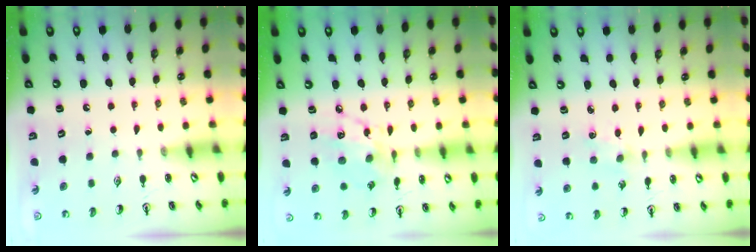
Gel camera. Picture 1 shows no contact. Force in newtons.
{"total": 11.3, "press": 11.3, "slide": 0.7}
{"total": 1.3, "press": 1.3, "slide": 0.2}